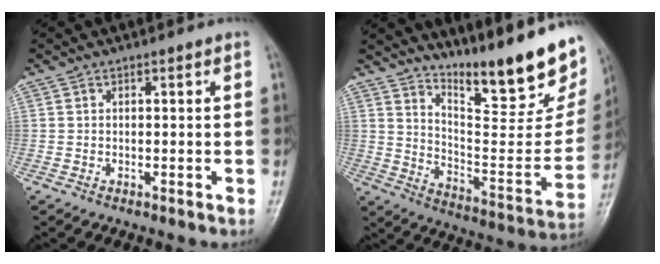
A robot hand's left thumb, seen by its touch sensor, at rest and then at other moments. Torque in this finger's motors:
{"motor_torque": [0.76, 0.43, 1.10, -1.67, 0.10]}